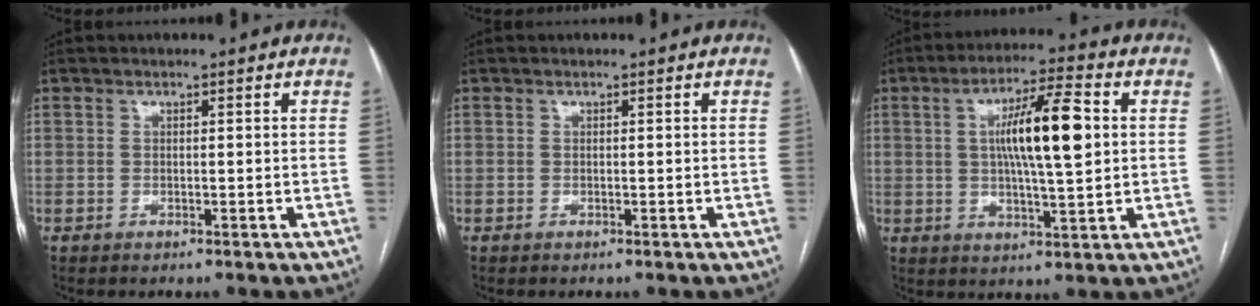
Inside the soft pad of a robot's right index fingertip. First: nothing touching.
{"total": 0.0}
{"total": 11.6, "force": [1.8, 1.6, 11.4], "torque": [-0.197, 0.011, 0.029]}